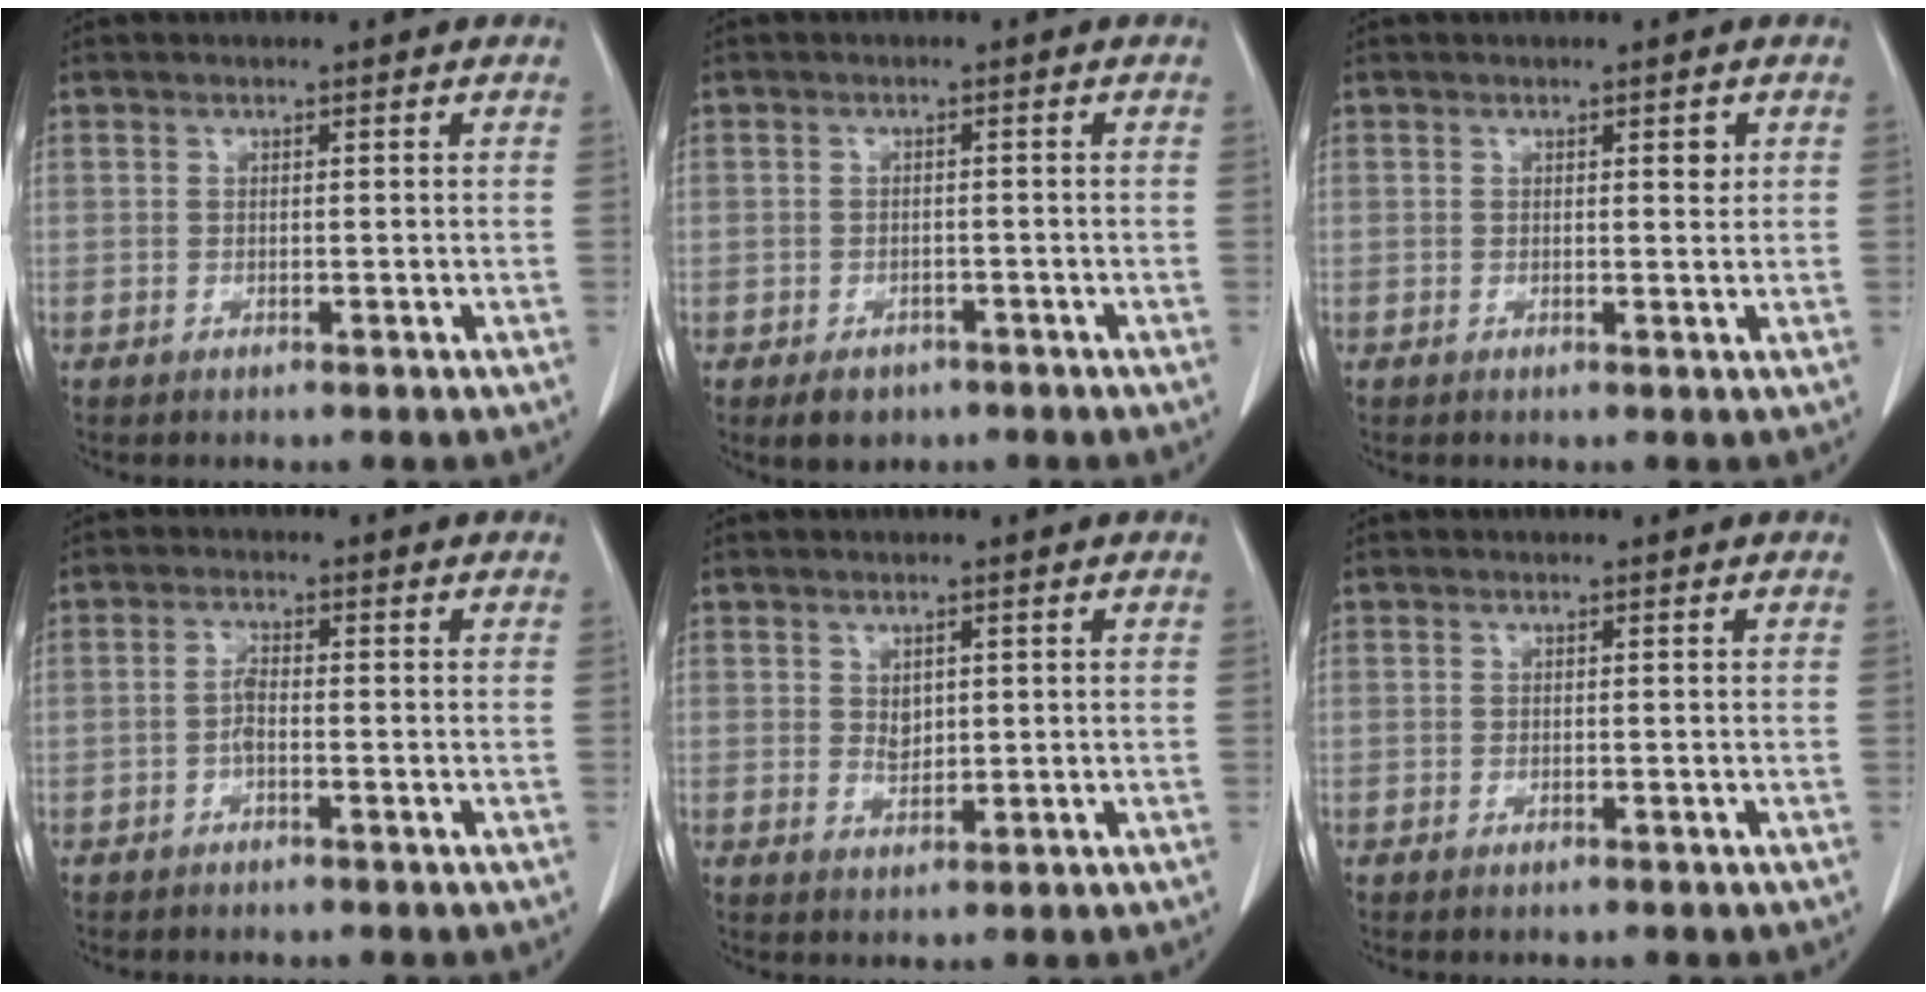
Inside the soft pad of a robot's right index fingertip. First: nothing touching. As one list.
[{"total": 3.3, "force": [-2.0, 2.5, 1.0], "torque": [-0.013, 0.005, -0.019]}, {"total": 1.4, "force": [0.6, 0.5, 1.1], "torque": [-0.016, 0.000, 0.008]}, {"total": 2.0, "force": [-0.7, 0.6, 1.8], "torque": [-0.034, 0.003, -0.014]}, {"total": 2.3, "force": [0.7, 1.6, 1.6], "torque": [-0.028, -0.003, 0.016]}, {"total": 0.0}]